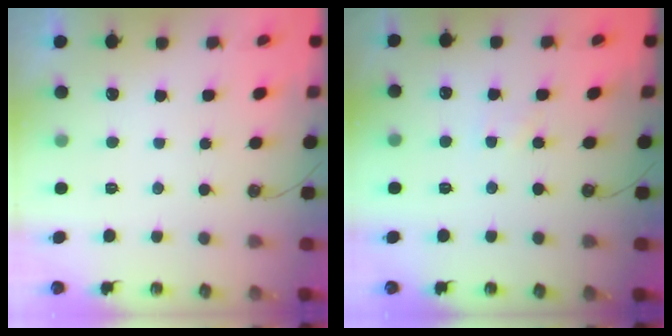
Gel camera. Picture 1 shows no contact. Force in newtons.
{"total": 3.4, "press": 3.4, "slide": 0.4}